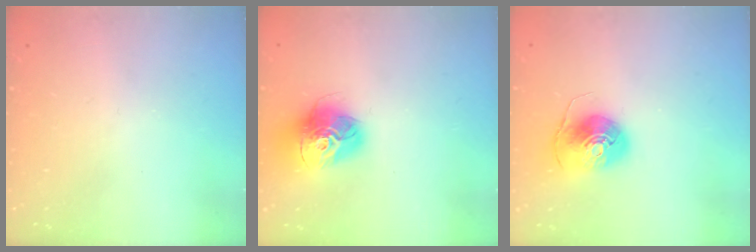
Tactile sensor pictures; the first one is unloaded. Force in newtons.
{"total": 15.7, "press": 15.7, "slide": 1.4}
{"total": 8.4, "press": 8.3, "slide": 1.5}